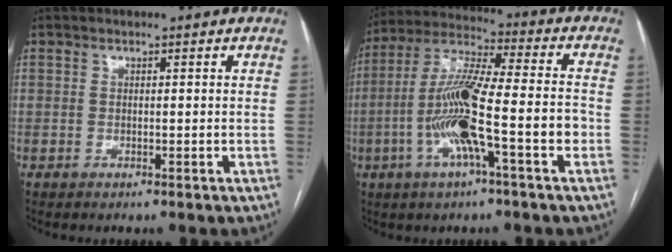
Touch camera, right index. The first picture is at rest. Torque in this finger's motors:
{"motor_torque": [1.62, -0.52, 1.05, 0.21]}